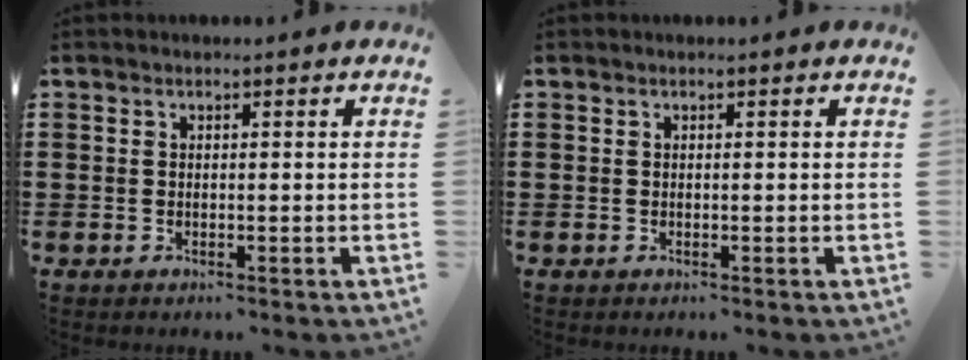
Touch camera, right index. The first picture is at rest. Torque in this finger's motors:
{"motor_torque": [0.00, 2.14, 0.00, 0.00]}